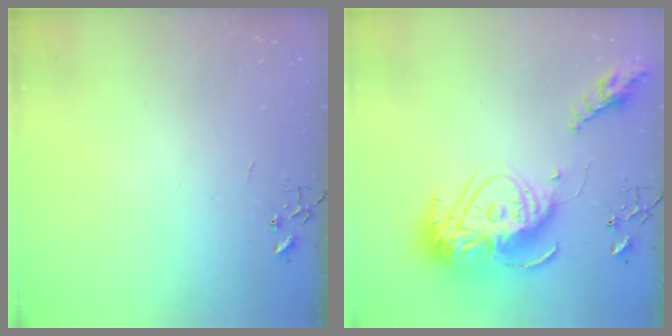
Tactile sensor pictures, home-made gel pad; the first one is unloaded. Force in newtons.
{"total": 22.8, "press": 22.7, "slide": 2.2}